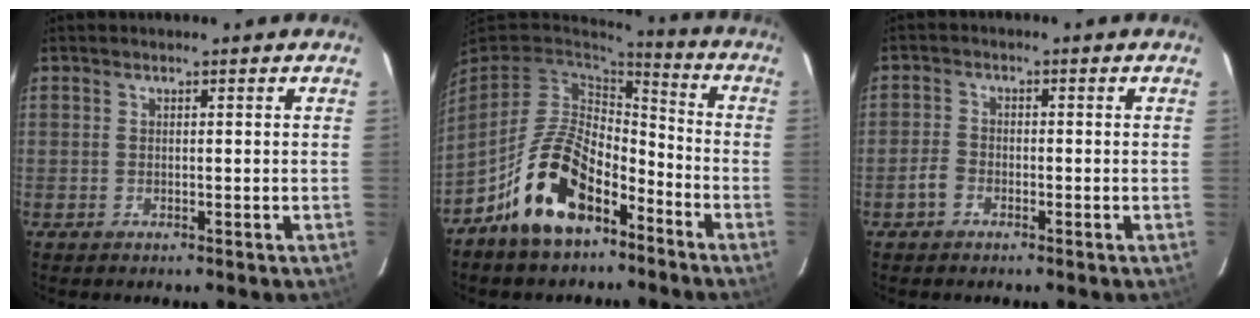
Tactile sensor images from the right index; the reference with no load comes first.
{"total": 15.8, "force": [-9.0, 8.2, 10.1], "torque": [-0.197, 0.014, -0.149]}
{"total": 2.7, "force": [-1.6, 1.9, 1.1], "torque": [-0.025, 0.008, -0.032]}